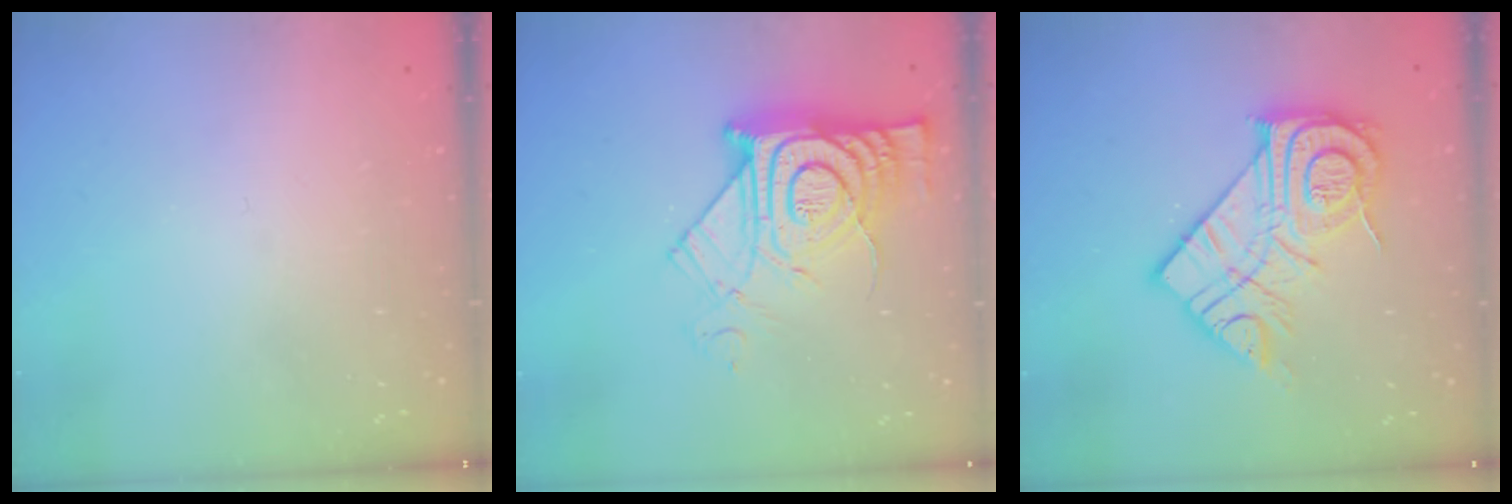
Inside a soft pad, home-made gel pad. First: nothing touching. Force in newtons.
{"total": 15.8, "press": 15.8, "slide": 1.2}
{"total": 17.8, "press": 17.8, "slide": 1.2}